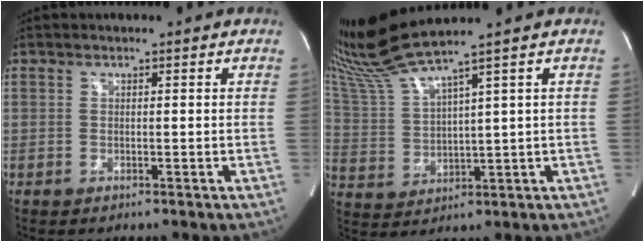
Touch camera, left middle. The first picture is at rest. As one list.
[{"total": 9.0, "force": [7.7, -2.6, 3.8], "torque": [-0.093, -0.003, 0.163]}]